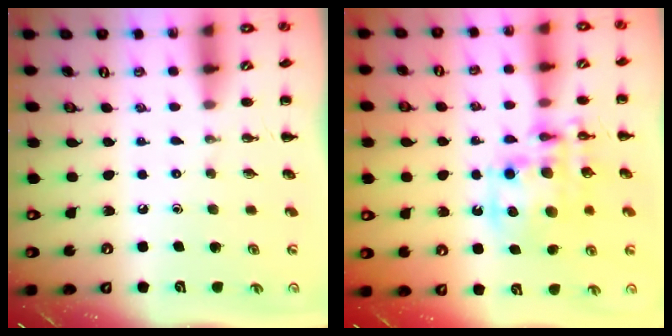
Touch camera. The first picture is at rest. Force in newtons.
{"total": 13.2, "press": 13.0, "slide": 2.3}